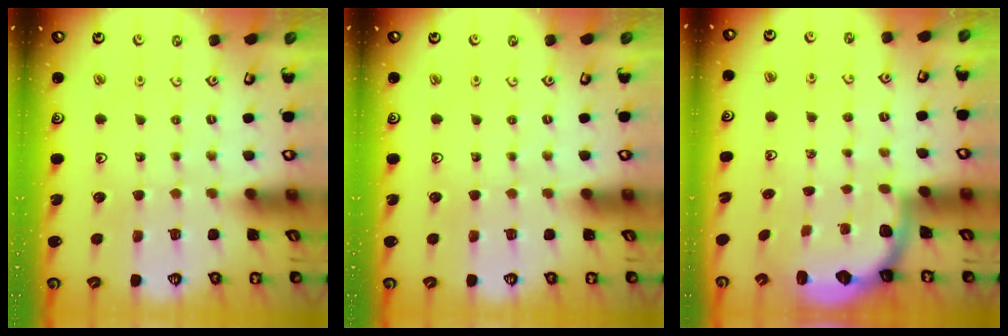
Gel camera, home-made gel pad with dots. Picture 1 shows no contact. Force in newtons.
{"total": 0.0}
{"total": 2.6, "press": 2.3, "slide": 1.2}